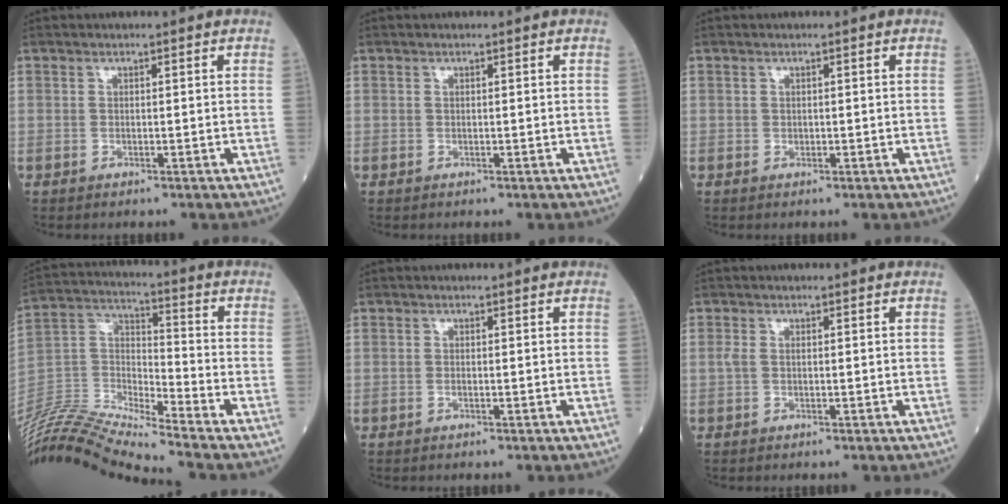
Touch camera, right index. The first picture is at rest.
{"total": 0.0}
{"total": 0.0}
{"total": 17.0, "force": [-16.2, -1.9, 4.8], "torque": [-0.094, 0.029, -0.306]}
{"total": 0.0}
{"total": 1.0, "force": [0.1, 0.4, 0.9], "torque": [-0.023, 0.004, 0.001]}